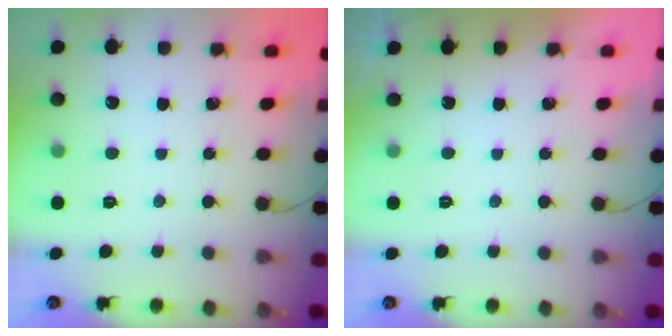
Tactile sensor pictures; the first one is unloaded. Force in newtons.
{"total": 0.0}